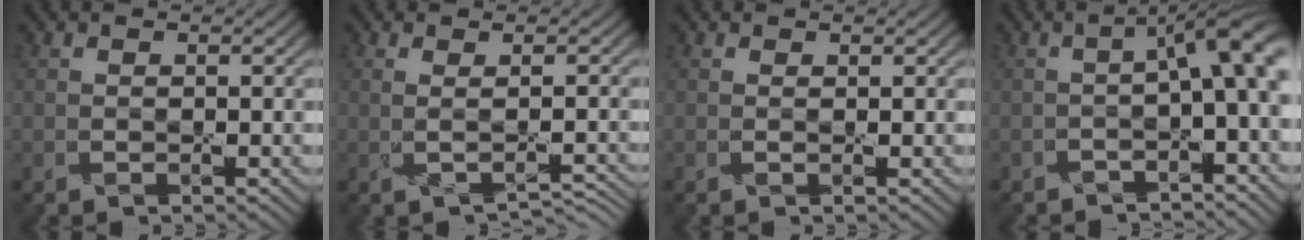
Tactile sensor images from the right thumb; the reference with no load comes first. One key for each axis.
{"total": 1.9, "fx": -0.5, "fy": 0.3, "fz": 1.8, "tx": -0.035, "ty": -0.001, "tz": -0.007}
{"total": 0.0}
{"total": 6.0, "fx": -0.7, "fy": 1.4, "fz": 5.8, "tx": -0.080, "ty": 0.008, "tz": -0.019}